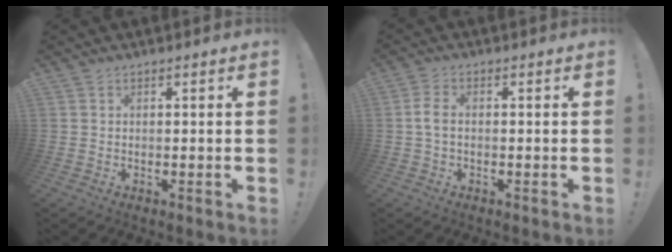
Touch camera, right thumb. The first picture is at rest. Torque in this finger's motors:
{"motor_torque": [0.02, 0.58, 0.50, -0.07, 0.01]}